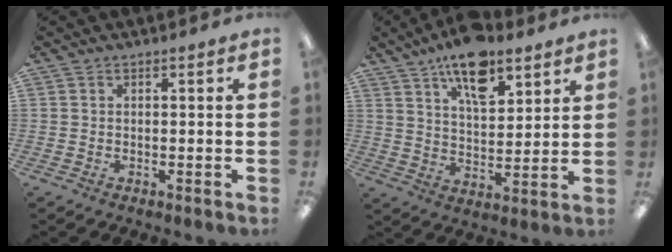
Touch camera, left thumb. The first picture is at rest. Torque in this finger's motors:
{"motor_torque": [0.30, 0.46, 1.54, -1.23, 0.12]}